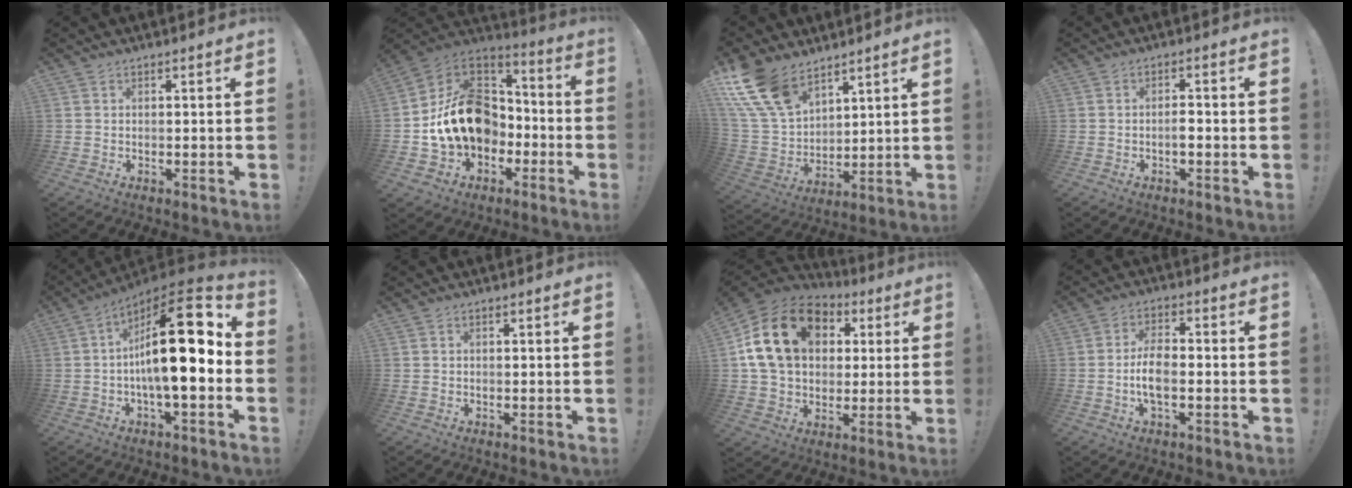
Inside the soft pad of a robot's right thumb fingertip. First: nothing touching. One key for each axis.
{"total": 19.9, "fx": -1.9, "fy": 15.6, "fz": 12.1, "tx": -0.200, "ty": 0.030, "tz": -0.014}
{"total": 17.6, "fx": 11.7, "fy": 9.7, "fz": 8.9, "tx": -0.204, "ty": -0.066, "tz": 0.225}
{"total": 2.6, "fx": -1.0, "fy": 1.0, "fz": 2.2, "tx": -0.045, "ty": 0.006, "tz": -0.016}
{"total": 22.2, "fx": 1.3, "fy": 6.6, "fz": 21.1, "tx": -0.337, "ty": -0.007, "tz": 0.013}
{"total": 0.0}
{"total": 20.8, "fx": 6.3, "fy": 15.1, "fz": 12.9, "tx": -0.222, "ty": -0.004, "tz": 0.123}
{"total": 7.3, "fx": -1.7, "fy": 3.2, "fz": 6.3, "tx": -0.134, "ty": 0.006, "tz": -0.030}